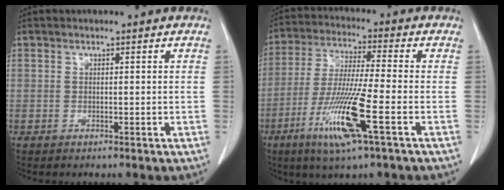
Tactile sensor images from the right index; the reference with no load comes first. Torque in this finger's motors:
{"motor_torque": [1.26, -0.87, 0.35, 0.13]}